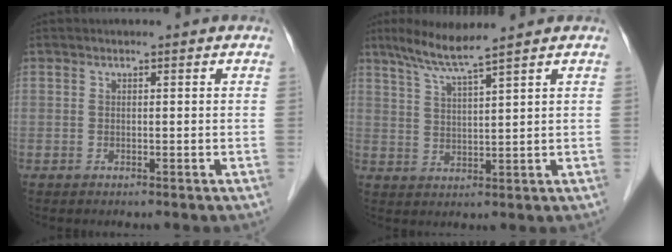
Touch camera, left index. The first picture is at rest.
{"total": 5.8, "force": [4.6, -1.0, 3.4], "torque": [-0.073, -0.004, 0.091]}